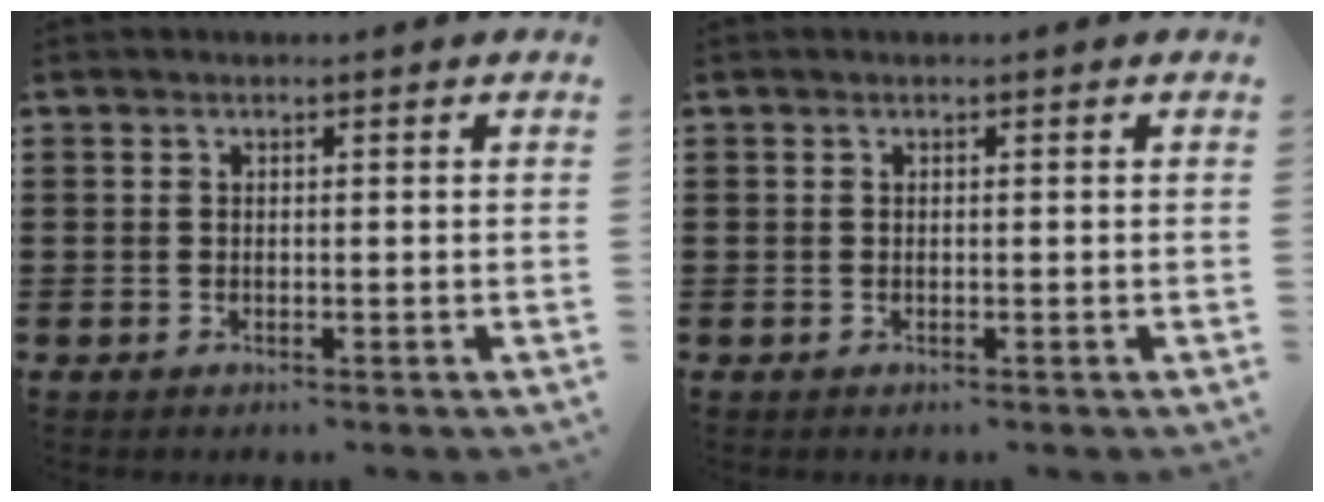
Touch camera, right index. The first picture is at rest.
{"total": 0.0}